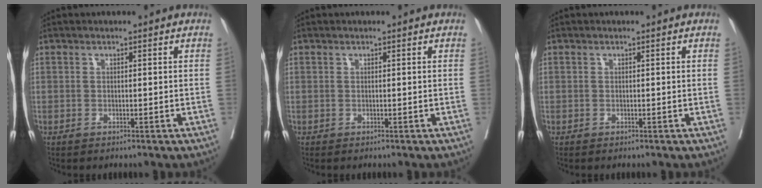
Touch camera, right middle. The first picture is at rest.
{"total": 0.0}
{"total": 0.0}